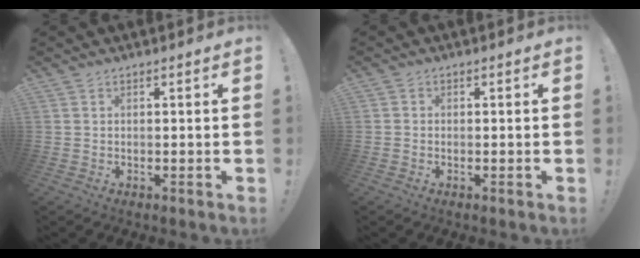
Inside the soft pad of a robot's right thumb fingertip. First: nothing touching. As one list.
[{"total": 0.6, "force": [-0.4, 0.4, 0.2], "torque": [-0.002, 0.001, -0.007]}]